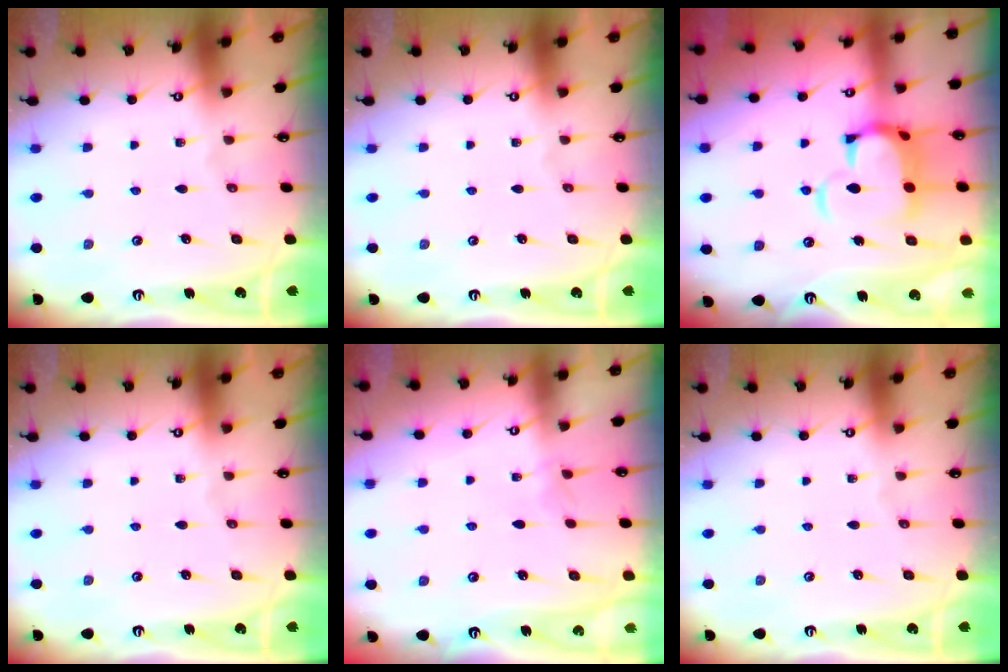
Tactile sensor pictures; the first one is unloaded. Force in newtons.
{"total": 0.0}
{"total": 8.3, "press": 8.1, "slide": 1.4}
{"total": 0.0}
{"total": 2.8, "press": 2.8, "slide": 0.3}
{"total": 0.0}